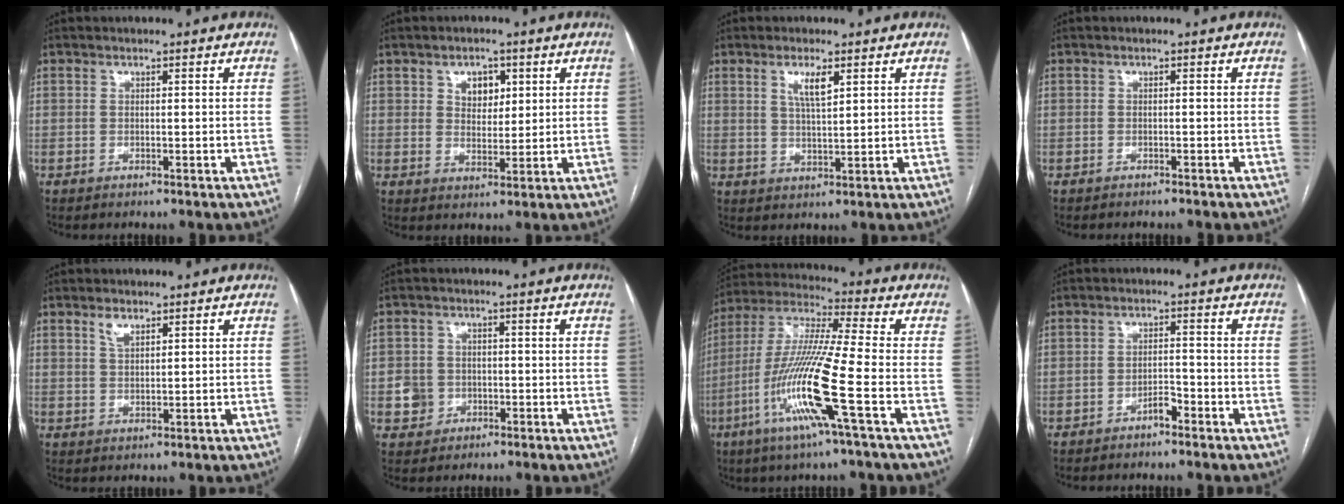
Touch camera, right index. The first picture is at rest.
{"total": 4.7, "force": [1.9, 3.2, 2.9], "torque": [-0.043, 0.007, 0.035]}
{"total": 4.1, "force": [2.0, 0.8, 3.5], "torque": [-0.069, 0.000, 0.039]}
{"total": 2.4, "force": [-2.2, 0.8, 0.7], "torque": [-0.013, -0.002, -0.023]}
{"total": 2.5, "force": [1.6, 1.2, 1.5], "torque": [-0.031, 0.003, 0.035]}
{"total": 4.1, "force": [-1.2, 3.8, 0.7], "torque": [-0.009, 0.017, -0.011]}
{"total": 16.4, "force": [-5.9, -0.6, 15.2], "torque": [-0.317, -0.016, -0.121]}
{"total": 2.6, "force": [-2.1, 0.8, 1.3], "torque": [-0.020, 0.005, -0.036]}